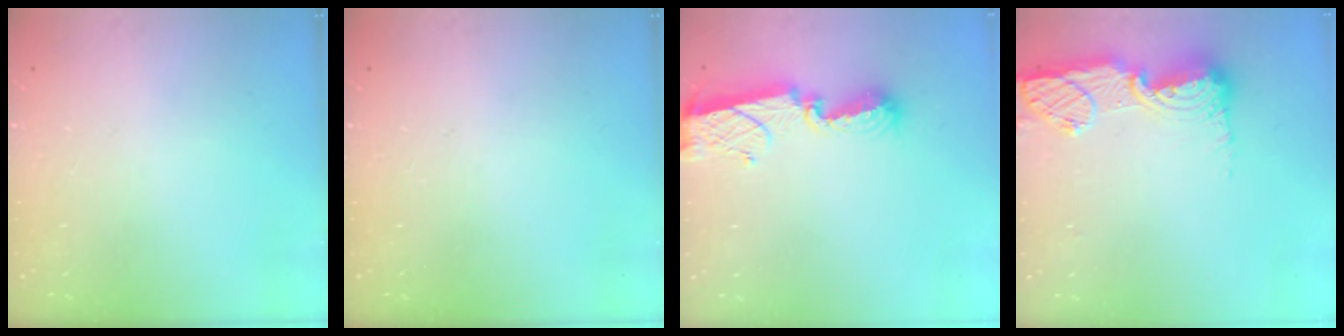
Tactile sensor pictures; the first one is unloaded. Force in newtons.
{"total": 0.0}
{"total": 9.8, "press": 9.8, "slide": 0.5}
{"total": 15.4, "press": 15.4, "slide": 1.2}